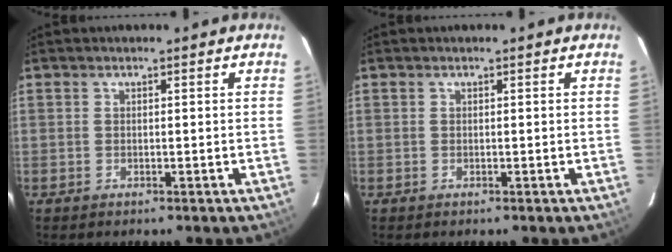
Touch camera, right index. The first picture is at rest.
{"total": 0.0}